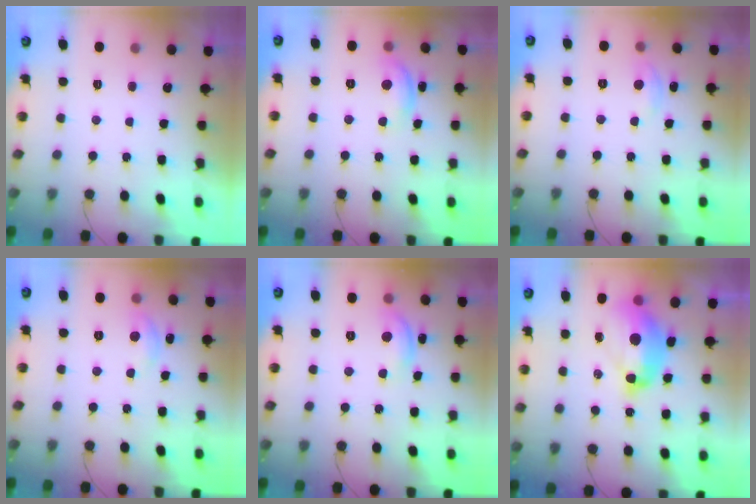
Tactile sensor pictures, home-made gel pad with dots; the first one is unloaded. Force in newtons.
{"total": 9.2, "press": 9.2, "slide": 0.6}
{"total": 2.7, "press": 2.7, "slide": 0.3}
{"total": 3.9, "press": 3.9, "slide": 0.3}
{"total": 8.7, "press": 8.7, "slide": 0.5}
{"total": 13.3, "press": 13.2, "slide": 1.4}